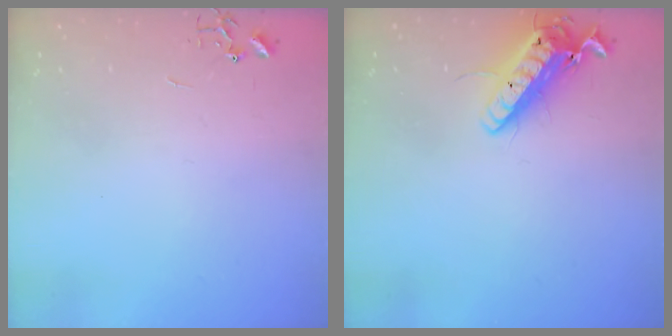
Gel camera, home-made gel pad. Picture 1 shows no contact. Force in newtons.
{"total": 15.6, "press": 15.4, "slide": 2.8}